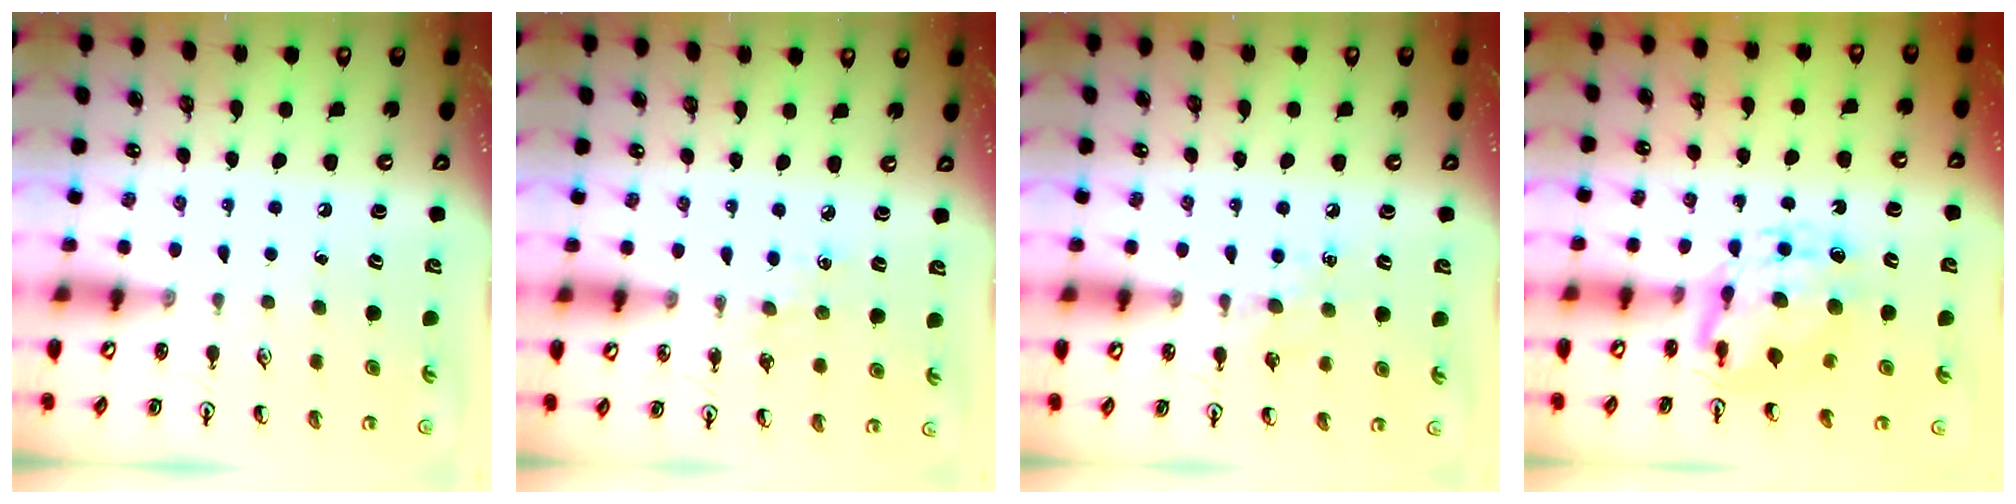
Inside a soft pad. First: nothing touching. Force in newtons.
{"total": 2.8, "press": 2.7, "slide": 0.4}
{"total": 6.3, "press": 6.2, "slide": 0.9}
{"total": 8.9, "press": 8.9, "slide": 0.8}